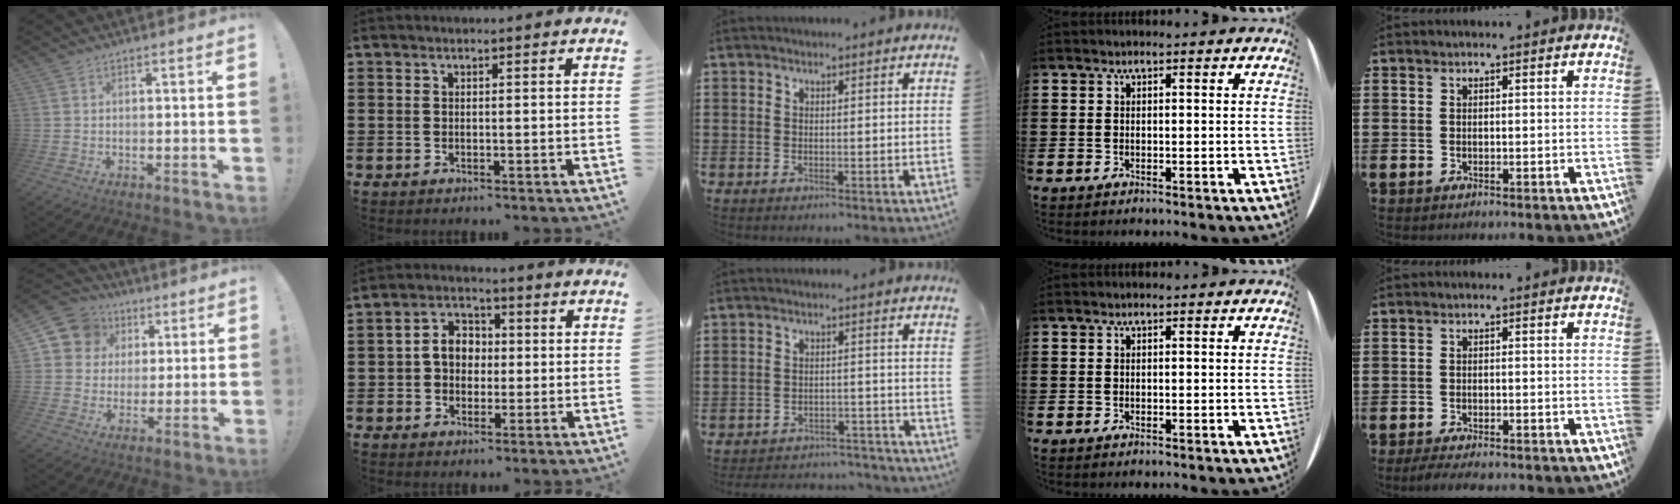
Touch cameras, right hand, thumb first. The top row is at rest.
{"thumb": {"total": 10.7, "force": [3.7, 9.6, 2.8], "torque": [-0.043, -0.013, 0.077]}, "index": {"total": 5.2, "force": [-0.1, 4.2, 3.1], "torque": [-0.070, 0.014, -0.005]}, "middle": {"total": 3.5, "force": [-3.5, 0.3, 0.0], "torque": [-0.005, 0.003, -0.076]}, "little": {"total": 1.7, "force": [-1.5, 0.2, 0.7], "torque": [-0.014, 0.003, -0.029]}}